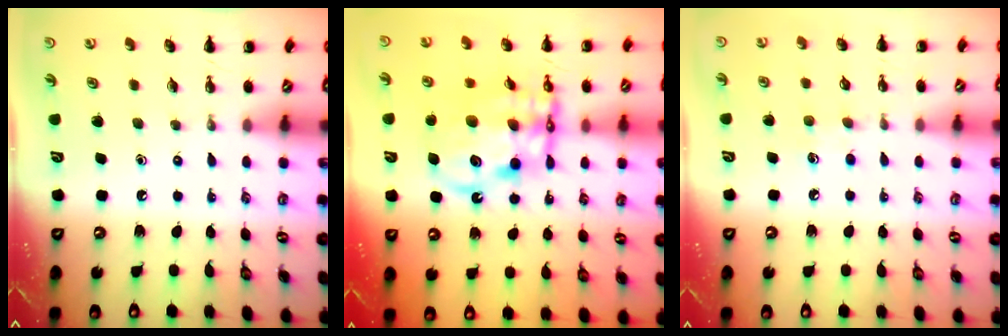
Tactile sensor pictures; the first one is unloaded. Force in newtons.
{"total": 13.7, "press": 13.2, "slide": 3.4}
{"total": 5.1, "press": 4.9, "slide": 1.3}